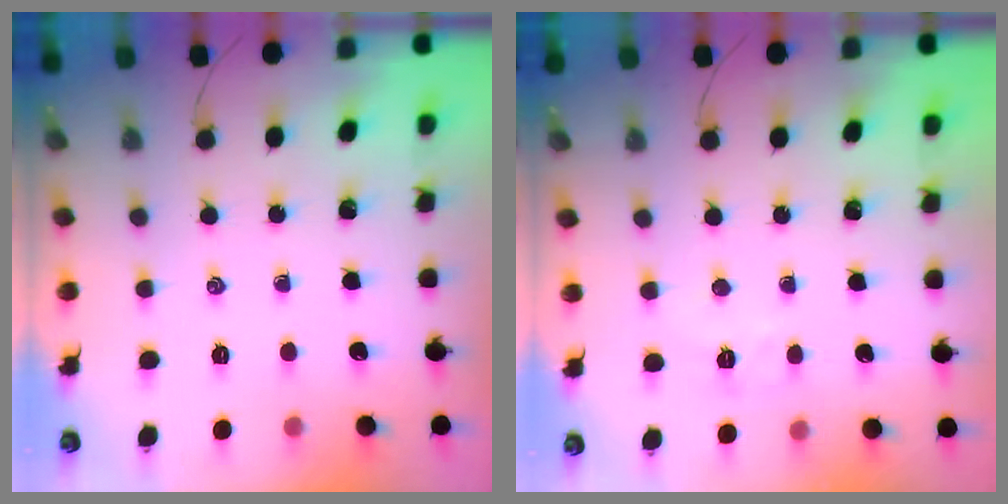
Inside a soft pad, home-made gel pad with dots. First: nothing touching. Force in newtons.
{"total": 4.6, "press": 4.5, "slide": 0.8}